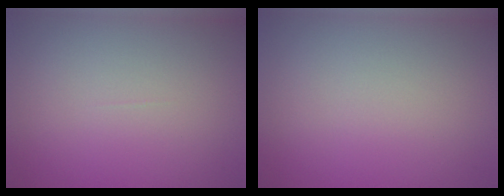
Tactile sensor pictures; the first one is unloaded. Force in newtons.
{"total": 0.0}